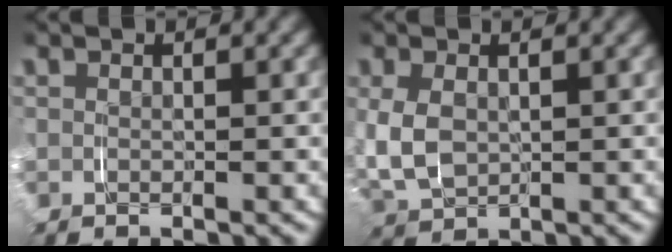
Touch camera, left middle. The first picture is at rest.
{"total": 5.2, "force": [0.1, 4.1, 3.1], "torque": [-0.098, -0.010, 0.011]}